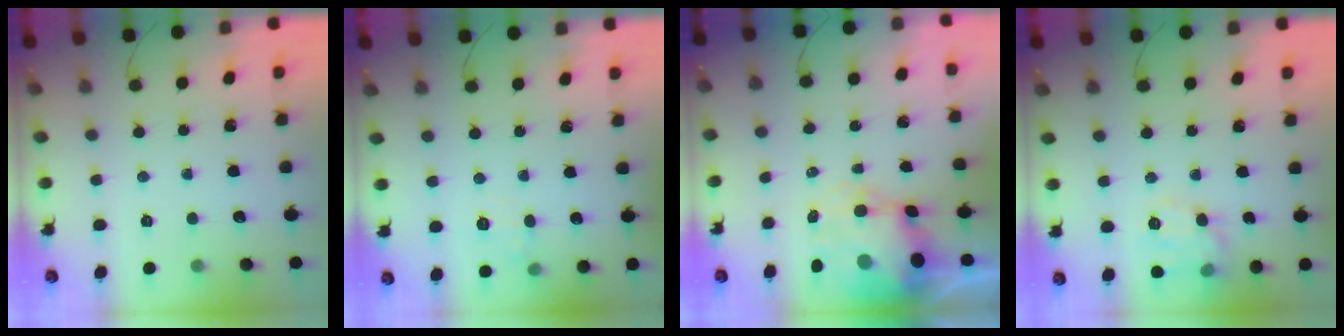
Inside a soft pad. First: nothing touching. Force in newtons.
{"total": 7.4, "press": 7.2, "slide": 1.8}
{"total": 9.6, "press": 9.2, "slide": 2.4}
{"total": 11.1, "press": 11.1, "slide": 0.3}